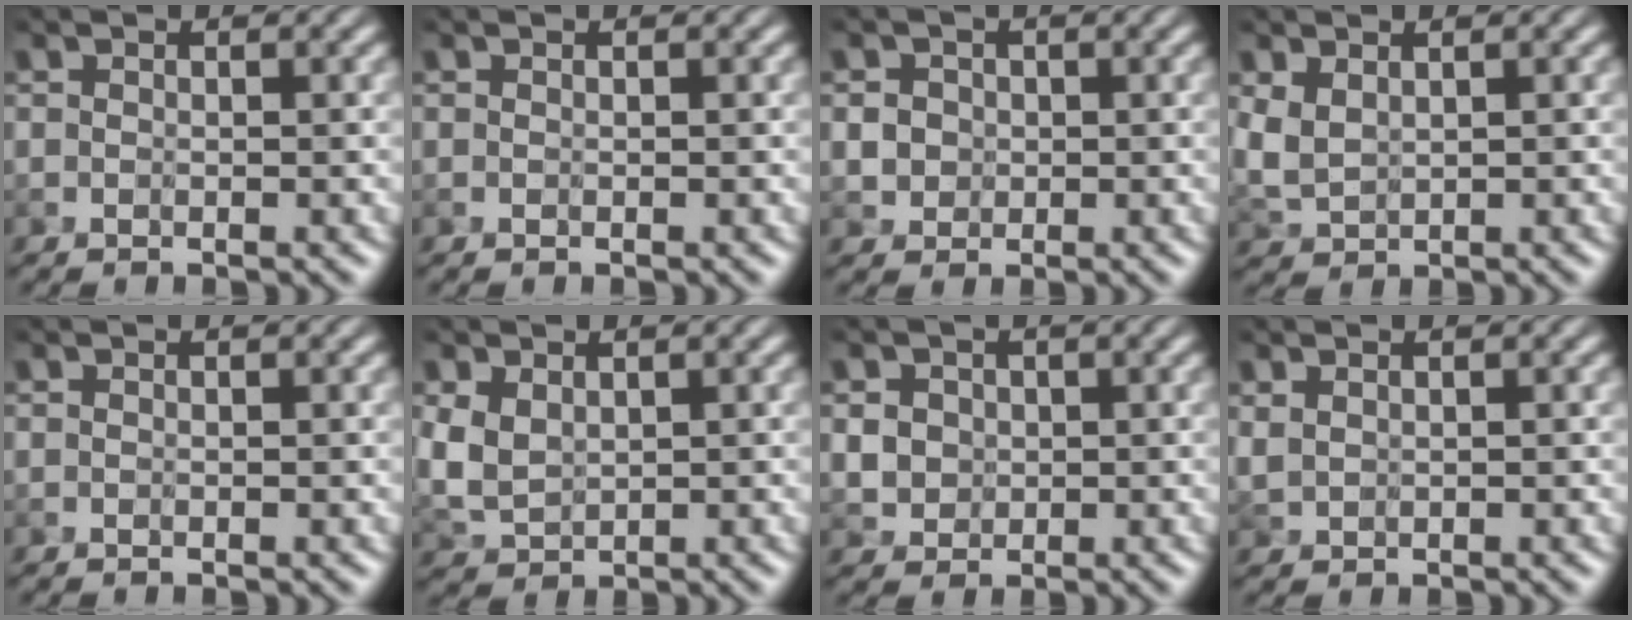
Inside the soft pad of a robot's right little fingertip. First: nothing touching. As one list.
[{"total": 0.0}, {"total": 2.1, "force": [0.0, 2.0, 0.8], "torque": [-0.019, -0.002, 0.012]}, {"total": 2.7, "force": [0.9, 1.8, 1.8], "torque": [-0.057, -0.001, 0.024]}, {"total": 0.0}, {"total": 3.7, "force": [0.7, 2.7, 2.4], "torque": [-0.072, -0.002, 0.019]}, {"total": 2.7, "force": [0.4, 2.4, 1.1], "torque": [-0.034, 0.001, 0.019]}, {"total": 1.1, "force": [0.6, 0.7, 0.6], "torque": [-0.020, -0.001, 0.019]}]